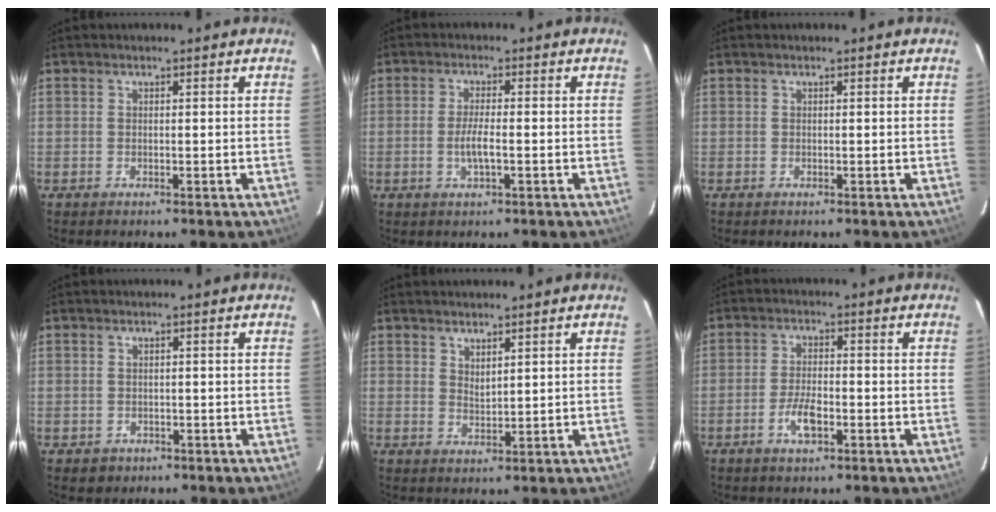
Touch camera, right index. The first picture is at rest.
{"total": 3.8, "force": [-0.9, 0.5, 3.6], "torque": [-0.069, -0.004, -0.017]}
{"total": 0.0}
{"total": 2.3, "force": [-0.9, 2.1, 0.4], "torque": [-0.009, 0.000, -0.007]}
{"total": 2.2, "force": [1.7, 0.6, 1.1], "torque": [-0.019, -0.004, 0.030]}
{"total": 4.9, "force": [-2.3, 1.8, 4.0], "torque": [-0.085, 0.001, -0.042]}